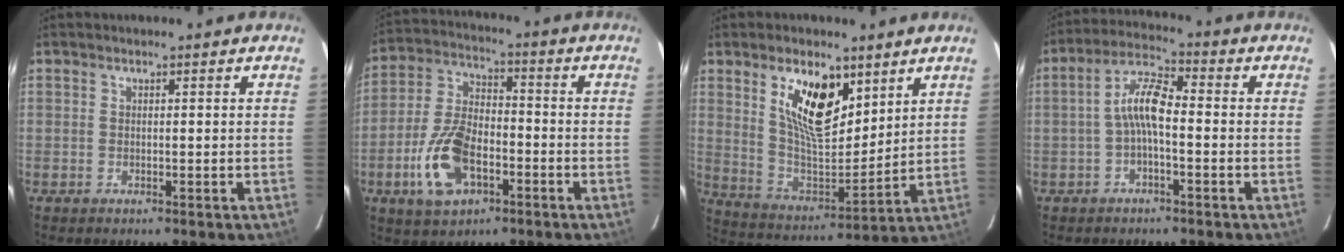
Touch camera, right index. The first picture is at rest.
{"total": 13.4, "force": [-5.5, 7.4, 9.8], "torque": [-0.209, 0.006, -0.093]}
{"total": 14.7, "force": [7.6, 6.6, 10.7], "torque": [-0.192, 0.000, 0.153]}
{"total": 6.5, "force": [-1.4, 1.9, 6.1], "torque": [-0.128, 0.021, -0.029]}